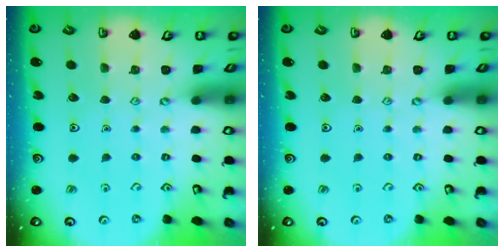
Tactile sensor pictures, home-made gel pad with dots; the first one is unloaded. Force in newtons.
{"total": 0.0}